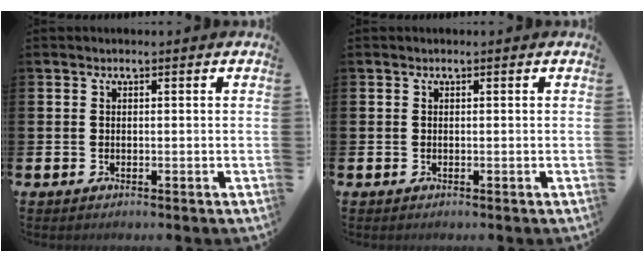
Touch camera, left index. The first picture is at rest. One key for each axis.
{"total": 0.0}